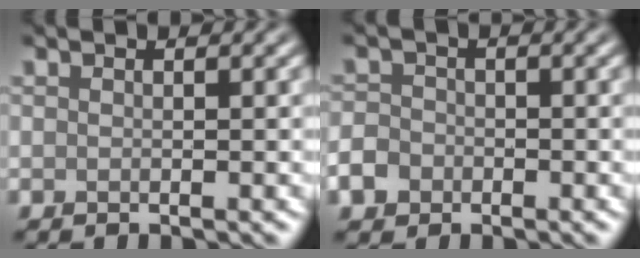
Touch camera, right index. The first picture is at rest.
{"total": 2.6, "force": [-1.2, 2.1, 0.9], "torque": [-0.018, -0.001, -0.028]}